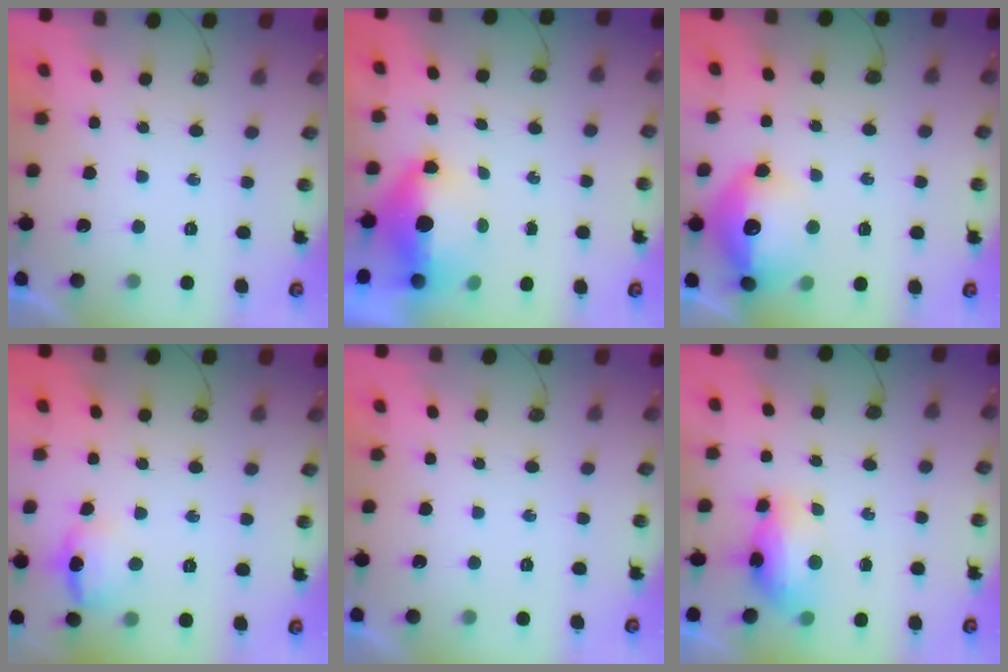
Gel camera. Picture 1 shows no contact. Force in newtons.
{"total": 6.6, "press": 6.5, "slide": 1.1}
{"total": 14.7, "press": 14.7, "slide": 1.3}
{"total": 10.8, "press": 10.7, "slide": 0.9}
{"total": 0.0}
{"total": 15.0, "press": 9.9, "slide": 11.3}